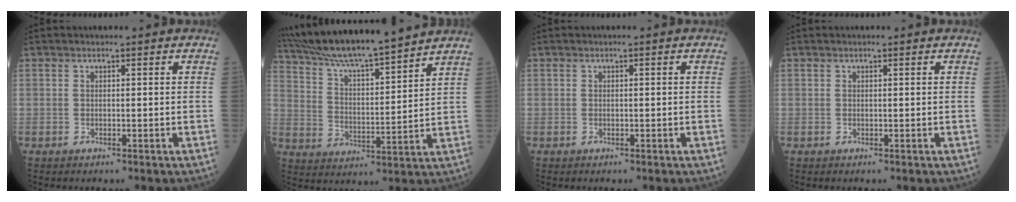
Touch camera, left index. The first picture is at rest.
{"total": 17.2, "force": [15.6, 0.1, 7.2], "torque": [-0.133, 0.011, 0.260]}
{"total": 0.0}
{"total": 0.0}